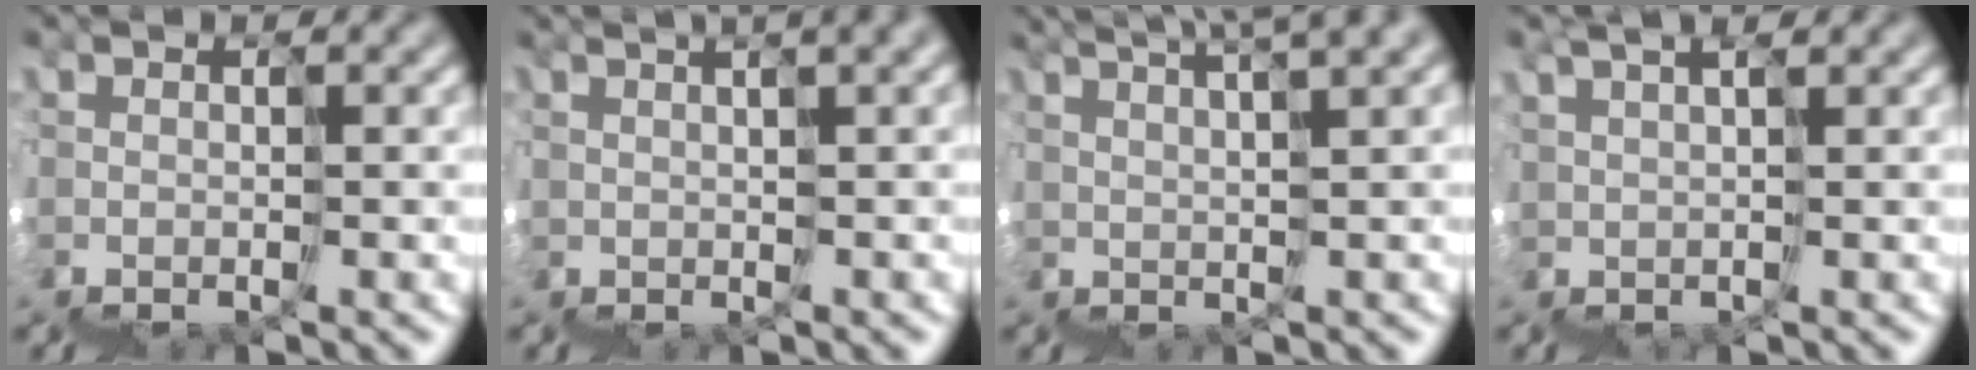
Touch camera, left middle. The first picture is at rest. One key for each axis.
{"total": 5.0, "fx": 3.4, "fy": 1.2, "fz": 3.5, "tx": -0.025, "ty": 0.042, "tz": 0.065}
{"total": 7.5, "fx": 6.4, "fy": 0.7, "fz": 3.9, "tx": -0.036, "ty": 0.073, "tz": 0.096}
{"total": 3.5, "fx": 3.2, "fy": -1.0, "fz": -1.2, "tx": 0.014, "ty": 0.028, "tz": 0.056}